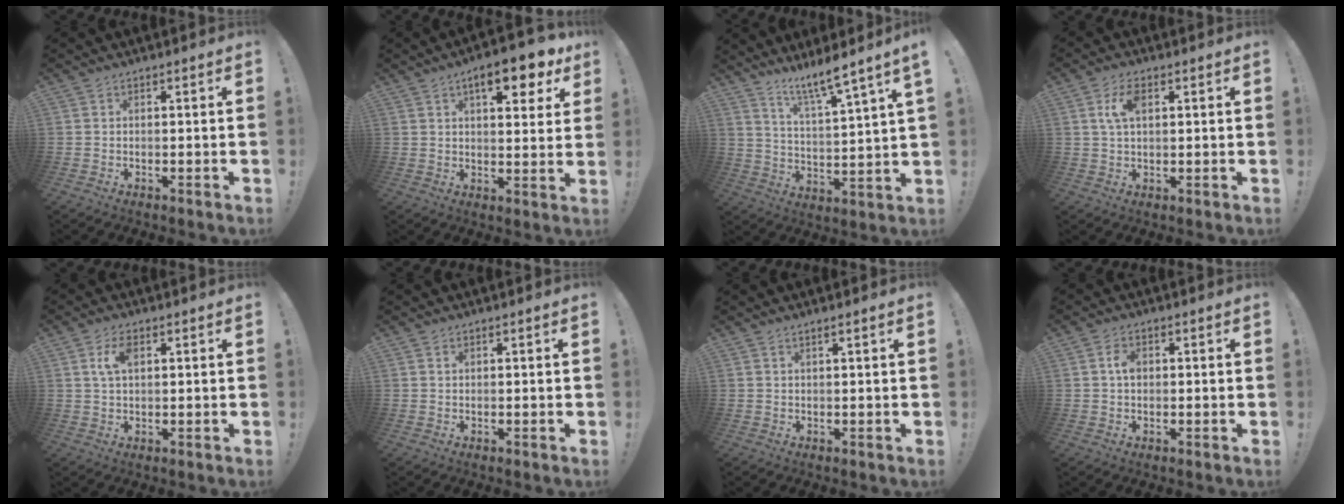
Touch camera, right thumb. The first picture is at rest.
{"total": 11.3, "force": [5.9, 3.8, 8.9], "torque": [-0.117, -0.024, 0.091]}
{"total": 9.7, "force": [7.6, 0.0, 6.0], "torque": [-0.104, -0.060, 0.121]}
{"total": 6.4, "force": [2.0, 3.4, 5.1], "torque": [-0.098, 0.002, 0.033]}
{"total": 5.6, "force": [1.9, 3.0, 4.4], "torque": [-0.079, 0.004, 0.033]}
{"total": 0.6, "force": [0.3, 0.5, 0.2], "torque": [0.002, -0.002, 0.006]}
{"total": 1.3, "force": [0.7, -0.2, 1.1], "torque": [-0.017, -0.002, 0.010]}
{"total": 3.5, "force": [0.4, 2.3, 2.6], "torque": [-0.038, 0.004, 0.004]}